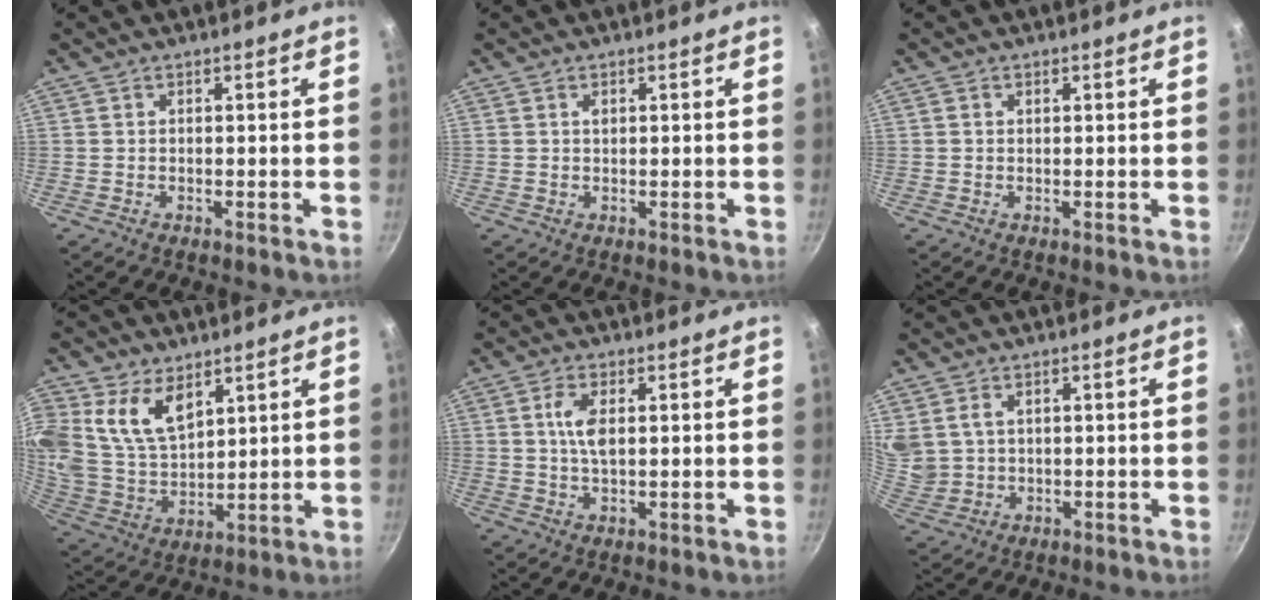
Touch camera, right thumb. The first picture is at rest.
{"total": 1.0, "force": [0.4, 0.6, 0.6], "torque": [-0.009, 0.002, 0.007]}
{"total": 0.7, "force": [0.3, 0.6, 0.3], "torque": [-0.004, 0.004, 0.004]}
{"total": 14.6, "force": [6.8, 9.4, 8.8], "torque": [-0.171, -0.036, 0.143]}
{"total": 5.3, "force": [1.1, 2.4, 4.6], "torque": [-0.091, 0.003, 0.021]}
{"total": 7.5, "force": [2.8, 5.6, 4.1], "torque": [-0.076, -0.008, 0.066]}